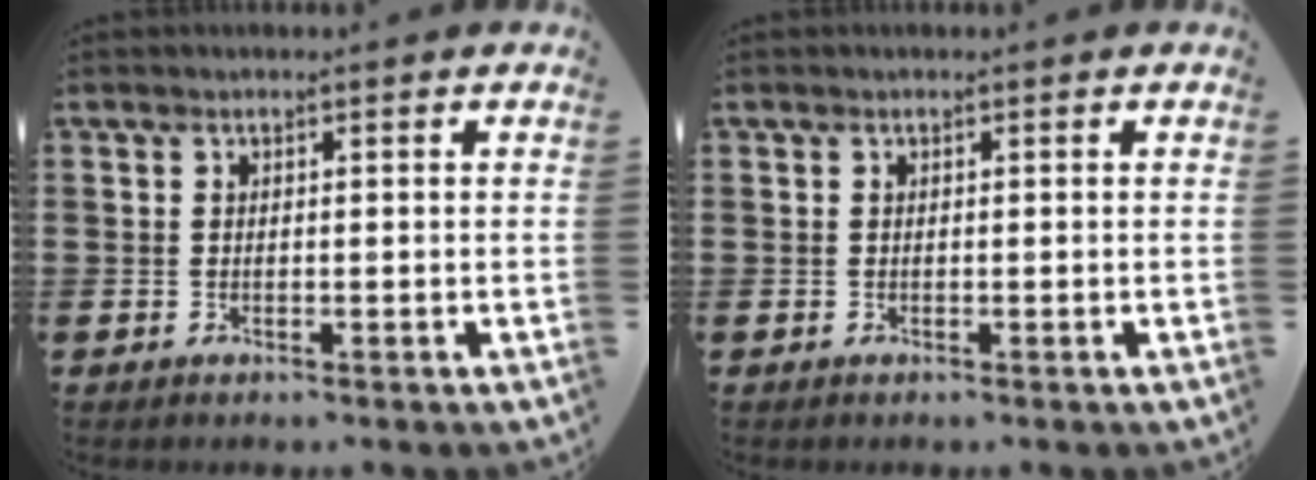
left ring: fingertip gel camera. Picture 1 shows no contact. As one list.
[{"total": 0.0}]